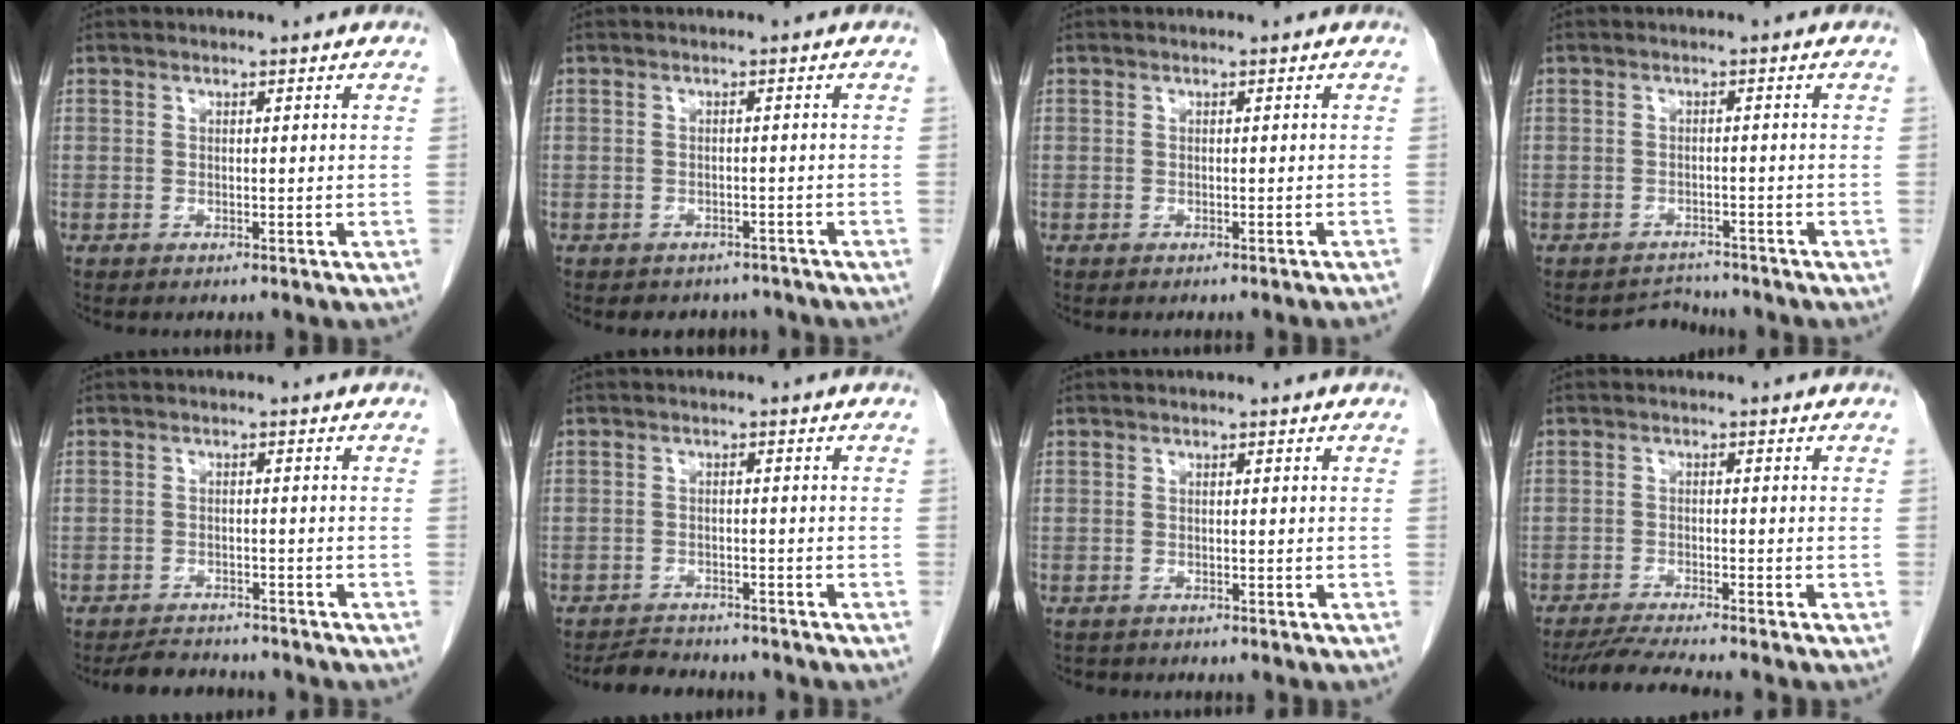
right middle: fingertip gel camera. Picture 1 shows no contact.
{"total": 4.6, "force": [-4.0, 2.2, 0.3], "torque": [-0.005, 0.006, -0.045]}
{"total": 1.3, "force": [-1.1, -0.3, 0.6], "torque": [-0.005, 0.003, -0.013]}
{"total": 2.6, "force": [-2.3, 0.3, -1.2], "torque": [0.016, -0.005, -0.034]}
{"total": 4.5, "force": [-4.3, 1.0, 0.7], "torque": [-0.015, -0.012, -0.068]}
{"total": 4.5, "force": [-4.3, 1.3, 0.7], "torque": [-0.017, -0.010, -0.066]}
{"total": 0.8, "force": [-0.7, 0.4, 0.0], "torque": [-0.010, -0.001, -0.012]}
{"total": 5.3, "force": [-4.7, -1.2, 2.1], "torque": [-0.041, -0.025, -0.084]}